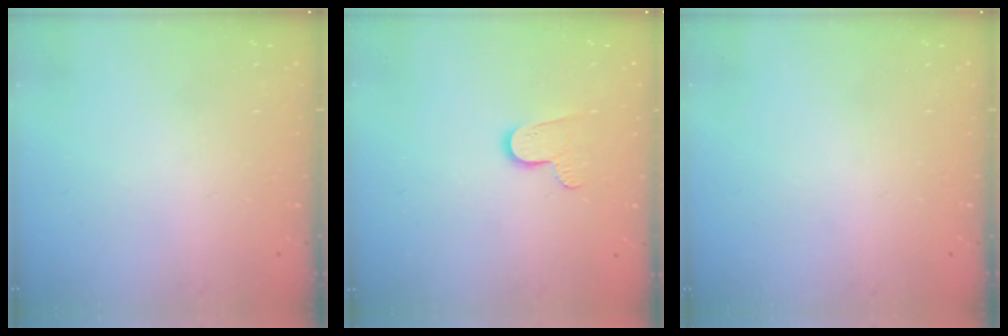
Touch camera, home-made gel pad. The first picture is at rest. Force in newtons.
{"total": 6.9, "press": 6.9, "slide": 0.2}
{"total": 0.0}